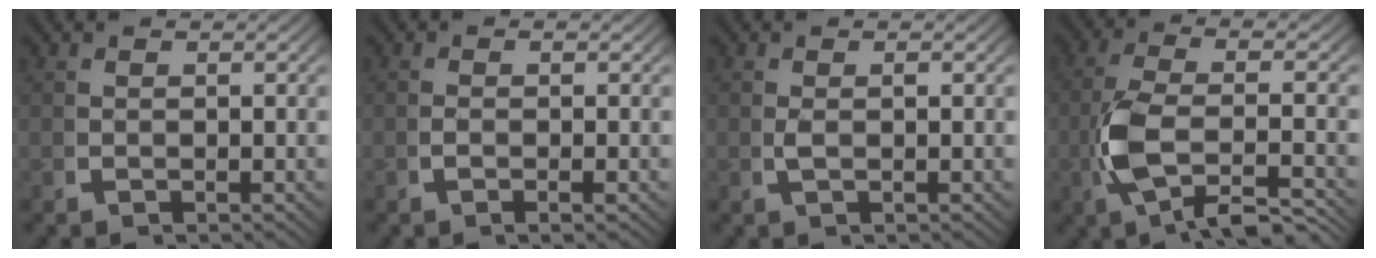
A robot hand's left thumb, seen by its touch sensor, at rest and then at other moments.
{"total": 1.0, "force": [-0.3, -0.2, 0.9], "torque": [-0.026, 0.002, -0.005]}
{"total": 0.9, "force": [0.1, 0.1, 0.9], "torque": [-0.026, 0.000, 0.007]}
{"total": 8.0, "force": [-1.9, 3.9, 6.7], "torque": [-0.163, -0.015, -0.021]}